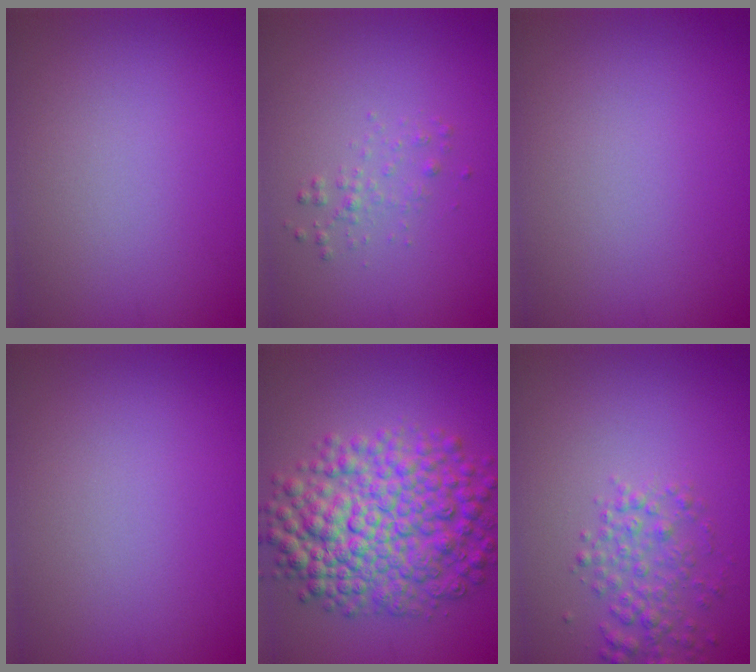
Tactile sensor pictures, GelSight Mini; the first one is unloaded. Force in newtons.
{"total": 1.1, "press": 1.1, "slide": 0.0}
{"total": 0.0}
{"total": 0.0}
{"total": 9.3, "press": 9.3, "slide": 0.2}
{"total": 2.7, "press": 2.7, "slide": 0.1}